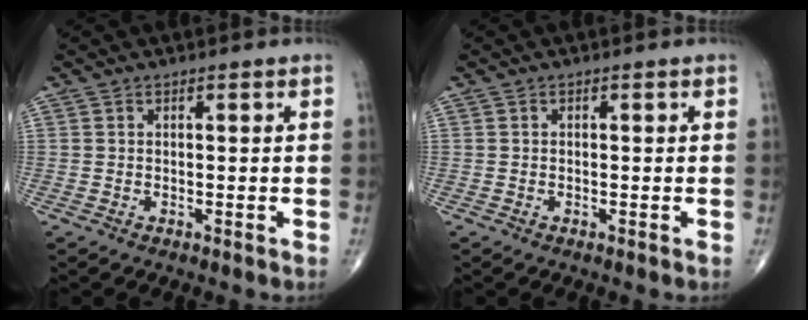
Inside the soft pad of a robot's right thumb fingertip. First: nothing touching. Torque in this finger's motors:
{"motor_torque": [-0.39, -0.35, -0.26, 0.00, -0.04]}